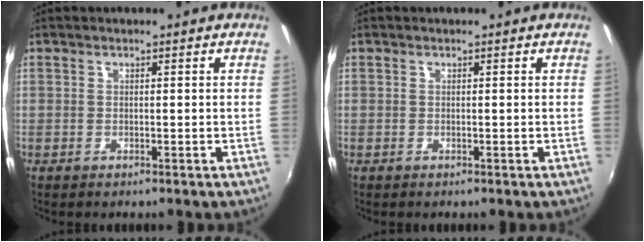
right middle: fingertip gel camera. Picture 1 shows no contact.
{"total": 0.0}